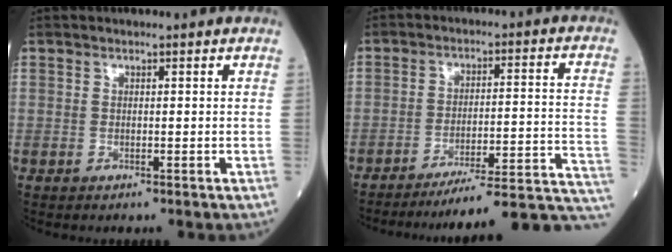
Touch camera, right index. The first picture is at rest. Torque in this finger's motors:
{"motor_torque": [0.00, -2.14, 0.27, 0.12]}